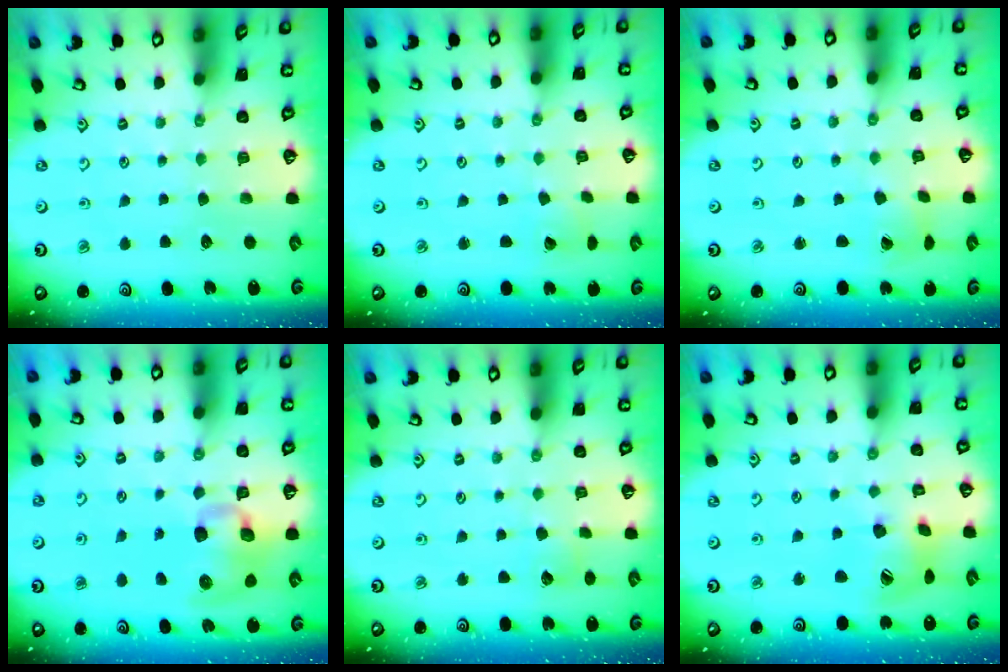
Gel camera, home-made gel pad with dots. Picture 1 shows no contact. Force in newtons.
{"total": 2.9, "press": 2.9, "slide": 0.1}
{"total": 1.4, "press": 1.4, "slide": 0.2}
{"total": 12.5, "press": 12.3, "slide": 2.0}
{"total": 3.4, "press": 3.3, "slide": 0.4}
{"total": 13.6, "press": 13.6, "slide": 1.3}